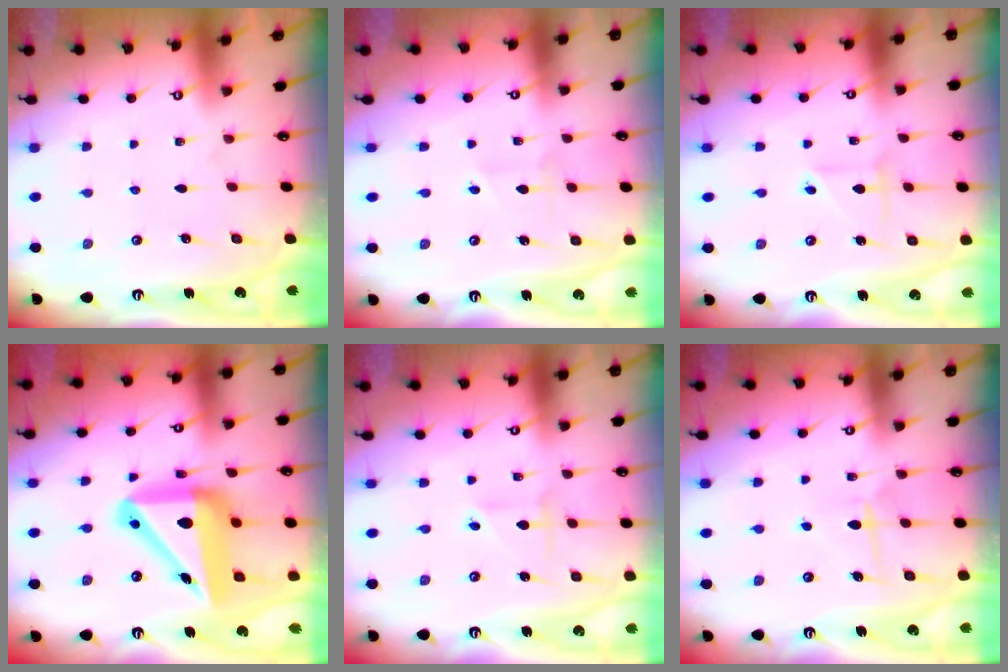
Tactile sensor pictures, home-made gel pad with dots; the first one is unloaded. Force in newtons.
{"total": 1.6, "press": 1.5, "slide": 0.7}
{"total": 2.4, "press": 2.4, "slide": 0.2}
{"total": 19.2, "press": 19.0, "slide": 2.7}
{"total": 2.4, "press": 2.4, "slide": 0.2}
{"total": 7.5, "press": 7.4, "slide": 0.7}